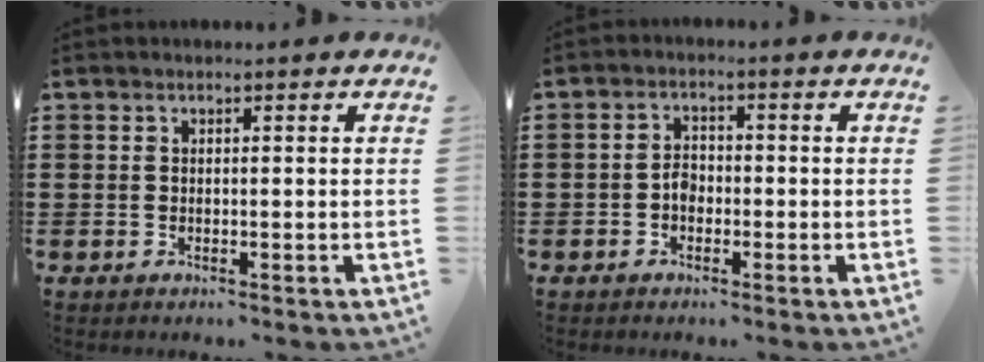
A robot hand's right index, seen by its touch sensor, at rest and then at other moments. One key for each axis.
{"total": 2.2, "fx": -0.9, "fy": 1.5, "fz": 1.3, "tx": -0.027, "ty": 0.005, "tz": -0.020}